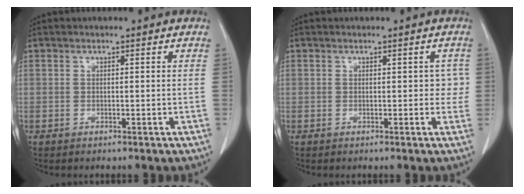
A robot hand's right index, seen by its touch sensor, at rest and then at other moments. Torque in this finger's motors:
{"motor_torque": [0.19, -0.16, 0.12, 0.01]}